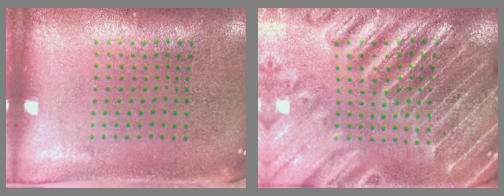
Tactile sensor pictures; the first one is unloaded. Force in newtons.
{"total": 4.8, "press": 4.4, "slide": 2.1}